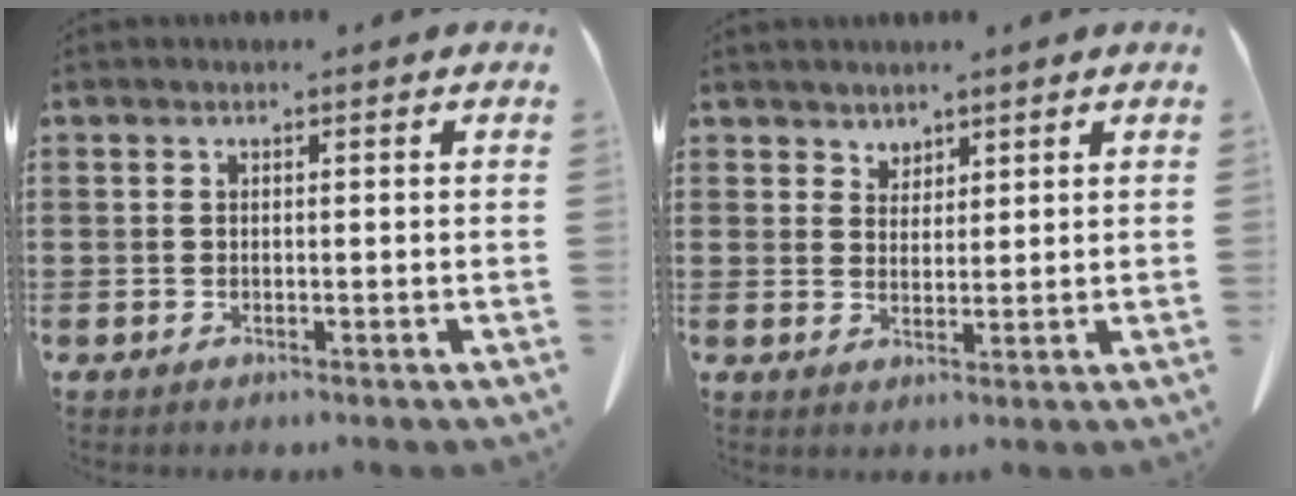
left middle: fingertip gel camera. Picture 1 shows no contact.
{"total": 2.4, "force": [2.2, 1.0, 0.1], "torque": [-0.008, 0.001, 0.044]}